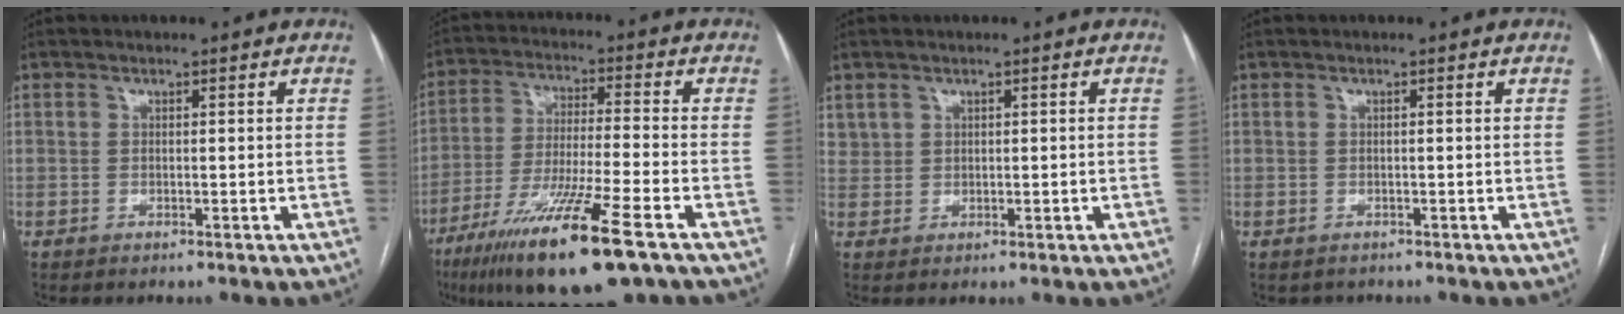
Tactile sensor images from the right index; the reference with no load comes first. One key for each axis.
{"total": 16.7, "fx": -9.8, "fy": 0.7, "fz": 13.6, "tx": -0.256, "ty": -0.047, "tz": -0.170}
{"total": 1.5, "fx": 1.0, "fy": 1.1, "fz": 0.2, "tx": -0.002, "ty": 0.011, "tz": 0.023}
{"total": 0.7, "fx": -0.3, "fy": 0.5, "fz": 0.3, "tx": -0.008, "ty": 0.002, "tz": 0.002}